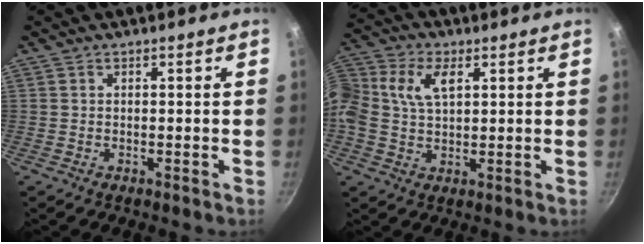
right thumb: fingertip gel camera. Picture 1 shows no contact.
{"total": 14.0, "force": [3.5, 9.5, 9.7], "torque": [-0.214, 0.029, 0.055]}